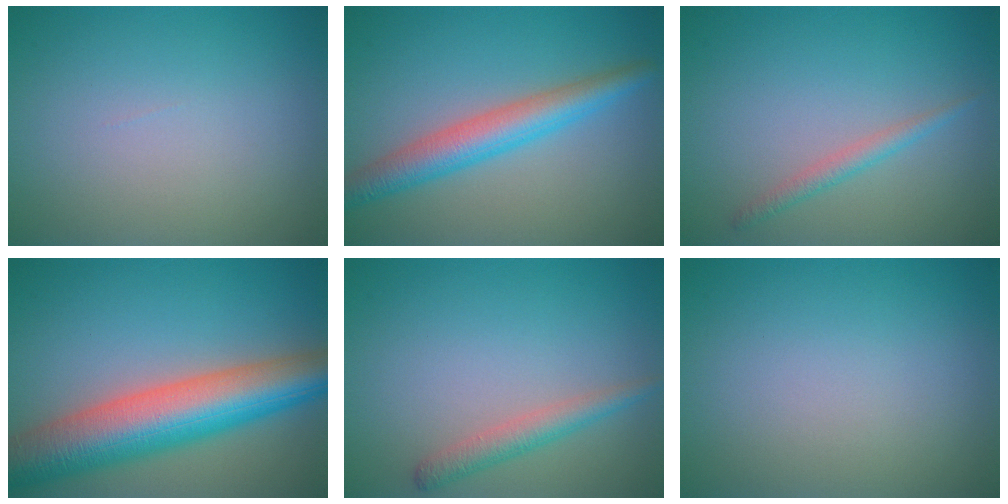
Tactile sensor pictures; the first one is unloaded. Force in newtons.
{"total": 4.7, "press": 4.7, "slide": 0.1}
{"total": 1.5, "press": 1.5, "slide": 0.0}
{"total": 10.9, "press": 10.9, "slide": 0.4}
{"total": 2.2, "press": 2.2, "slide": 0.1}
{"total": 0.0}